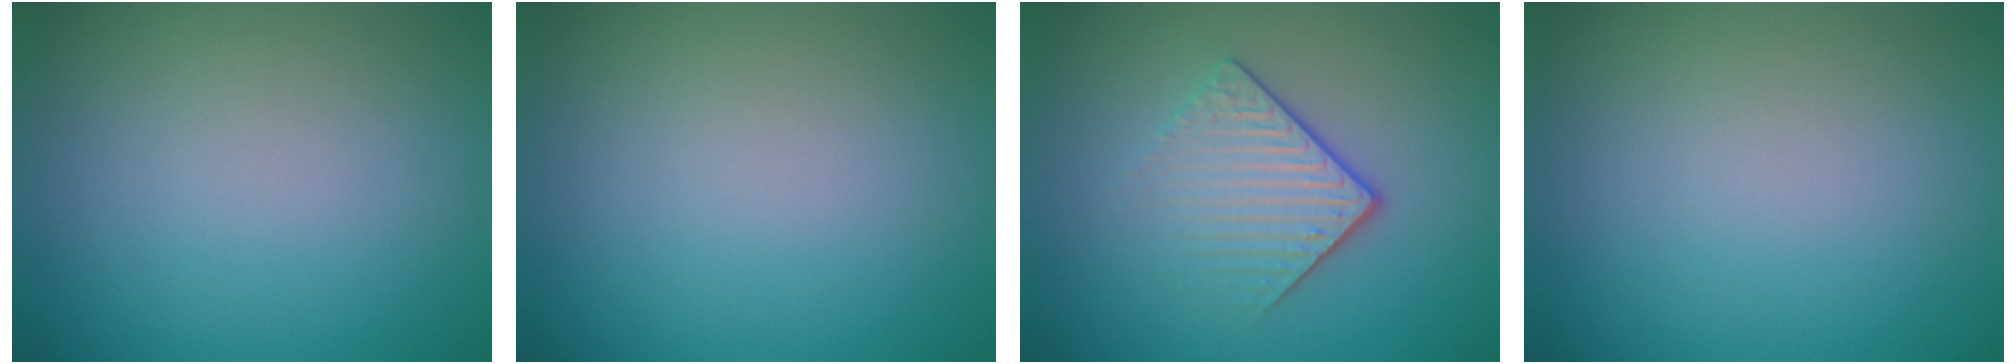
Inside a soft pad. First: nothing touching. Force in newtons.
{"total": 0.0}
{"total": 4.2, "press": 2.7, "slide": 3.3}
{"total": 0.0}